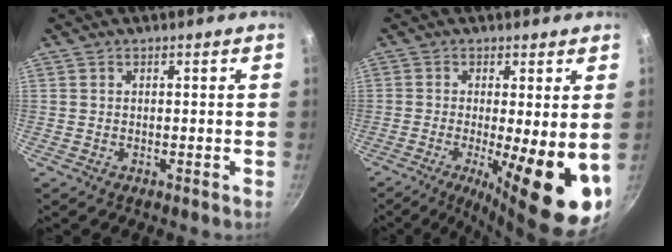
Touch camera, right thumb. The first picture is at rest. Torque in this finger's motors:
{"motor_torque": [-0.03, 1.59, 0.06, -0.09, 0.17]}